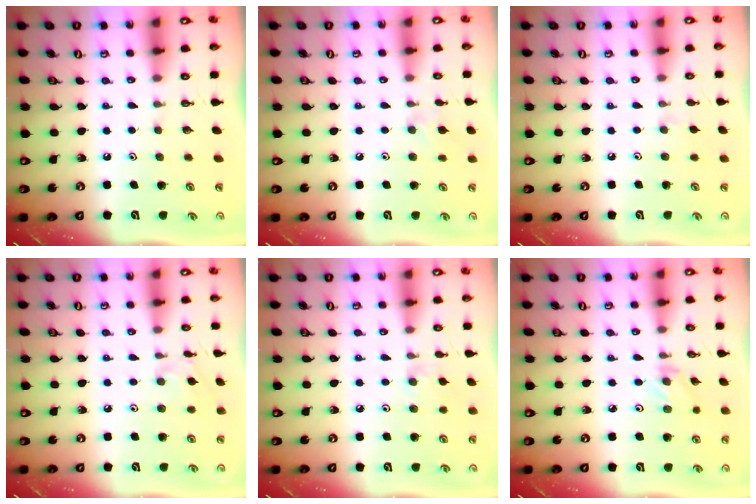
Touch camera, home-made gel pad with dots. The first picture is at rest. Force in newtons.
{"total": 7.2, "press": 7.2, "slide": 0.8}
{"total": 2.9, "press": 2.9, "slide": 0.4}
{"total": 4.5, "press": 4.4, "slide": 0.6}
{"total": 3.8, "press": 3.7, "slide": 0.7}
{"total": 1.2, "press": 1.1, "slide": 0.2}